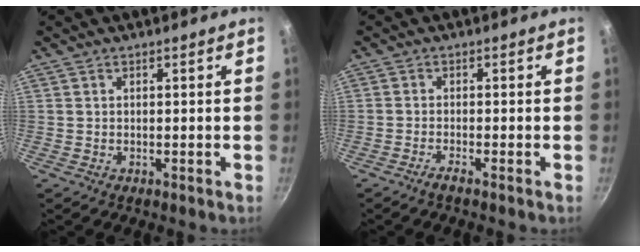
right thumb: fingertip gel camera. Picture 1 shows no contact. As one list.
[{"total": 1.5, "force": [-1.2, -0.2, 0.9], "torque": [-0.029, 0.007, -0.028]}]